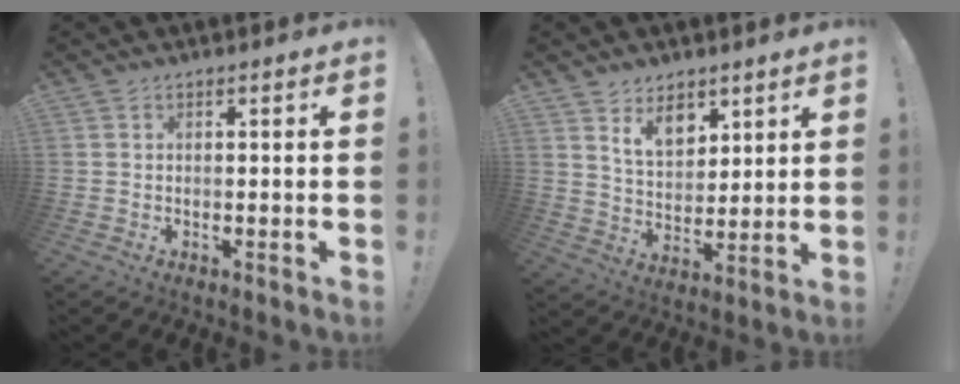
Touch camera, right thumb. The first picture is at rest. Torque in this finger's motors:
{"motor_torque": [2.39, 2.53, 0.14, -0.14, 0.32]}